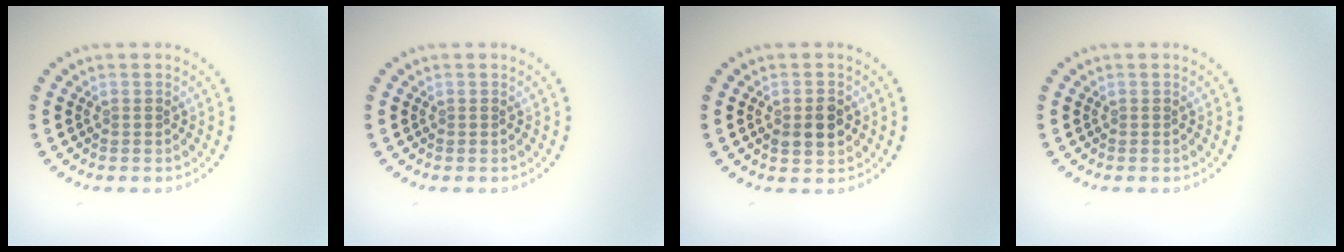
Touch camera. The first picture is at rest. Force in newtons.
{"total": 0.0}
{"total": 2.4, "press": 2.4, "slide": 0.2}
{"total": 0.0}